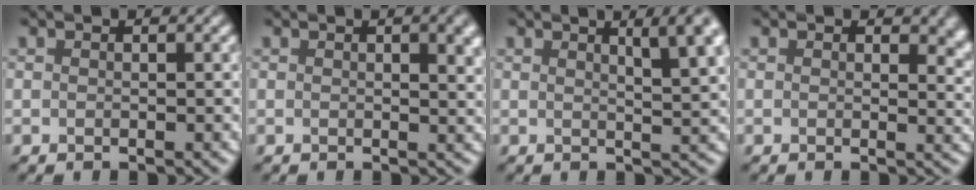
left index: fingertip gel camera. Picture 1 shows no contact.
{"total": 4.1, "force": [1.4, 1.5, 3.5], "torque": [-0.032, 0.004, 0.018]}
{"total": 6.6, "force": [3.1, 2.2, 5.4], "torque": [-0.033, 0.023, 0.031]}
{"total": 2.8, "force": [0.9, 1.7, 2.0], "torque": [-0.017, -0.010, 0.009]}